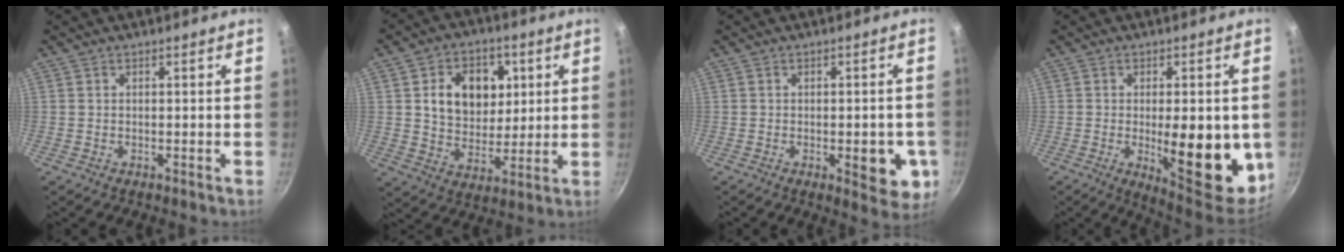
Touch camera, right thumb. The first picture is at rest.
{"total": 13.9, "force": [3.5, 10.6, 8.2], "torque": [-0.088, -0.010, 0.055]}
{"total": 8.4, "force": [-2.1, 3.6, 7.2], "torque": [-0.061, 0.003, -0.022]}
{"total": 17.4, "force": [-2.3, 6.4, 16.0], "torque": [-0.183, -0.017, -0.021]}